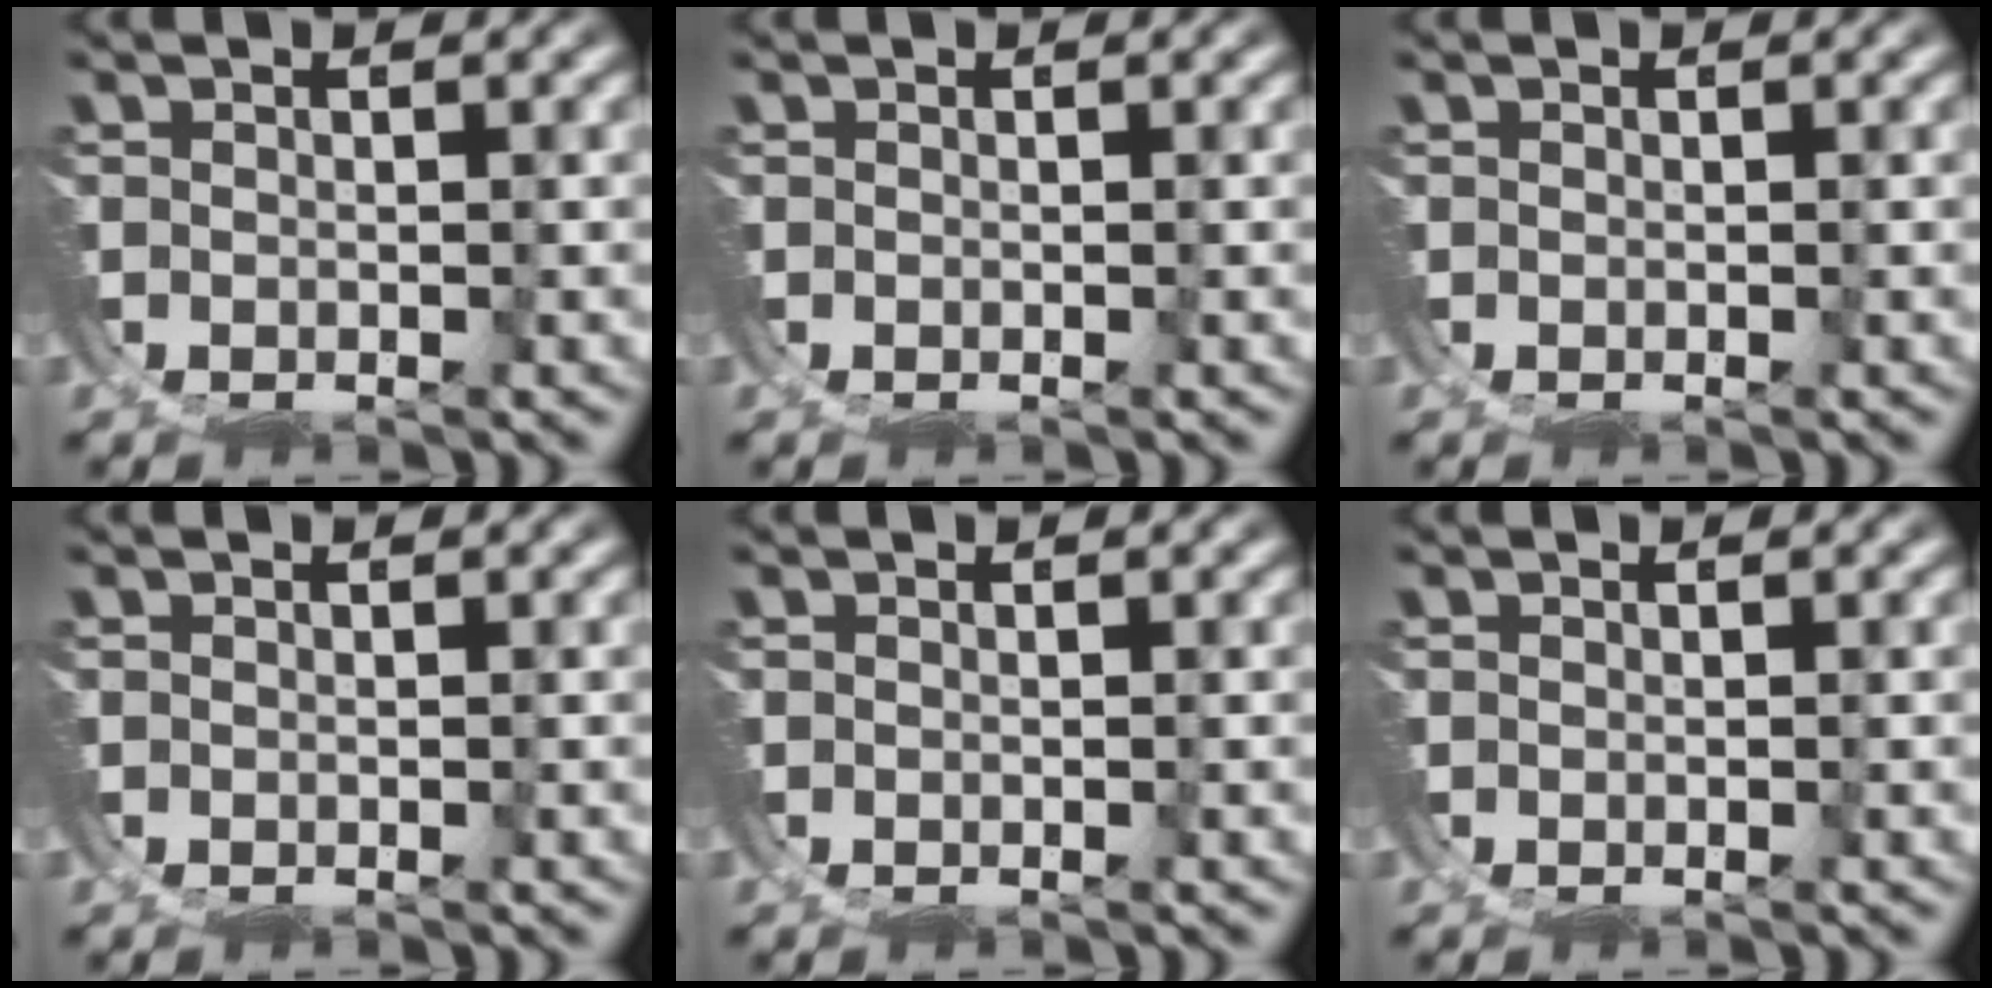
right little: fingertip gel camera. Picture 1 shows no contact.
{"total": 0.0}
{"total": 0.0}
{"total": 0.0}
{"total": 0.0}
{"total": 0.0}